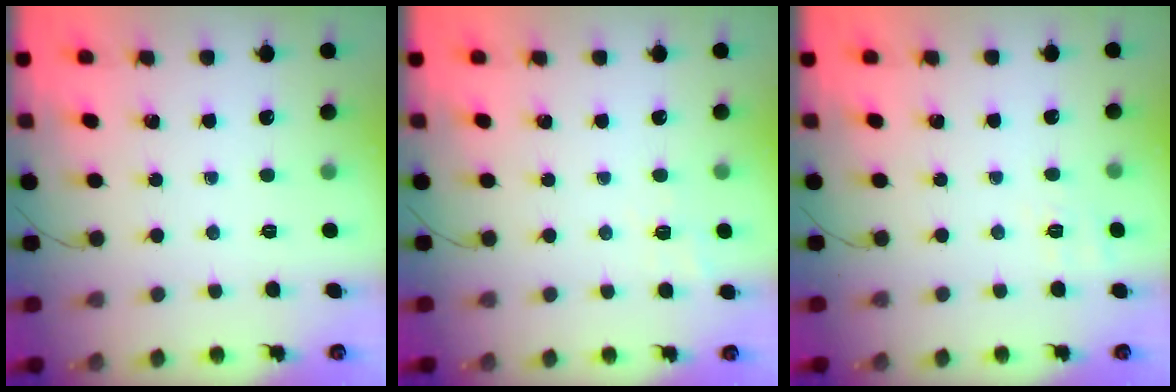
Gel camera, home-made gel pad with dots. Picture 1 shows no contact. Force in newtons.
{"total": 6.4, "press": 6.1, "slide": 2.1}
{"total": 5.1, "press": 4.8, "slide": 1.8}